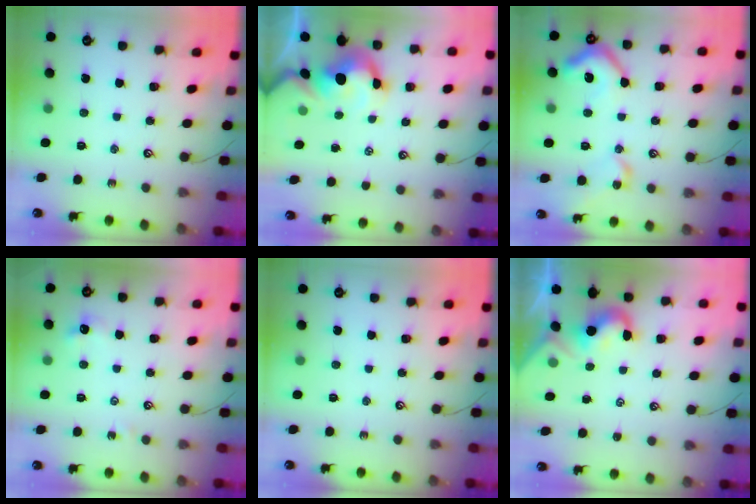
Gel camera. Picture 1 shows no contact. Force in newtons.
{"total": 5.6, "press": 5.4, "slide": 1.7}
{"total": 12.0, "press": 11.9, "slide": 1.4}
{"total": 4.8, "press": 4.7, "slide": 0.8}
{"total": 0.0}
{"total": 1.2, "press": 1.2, "slide": 0.3}